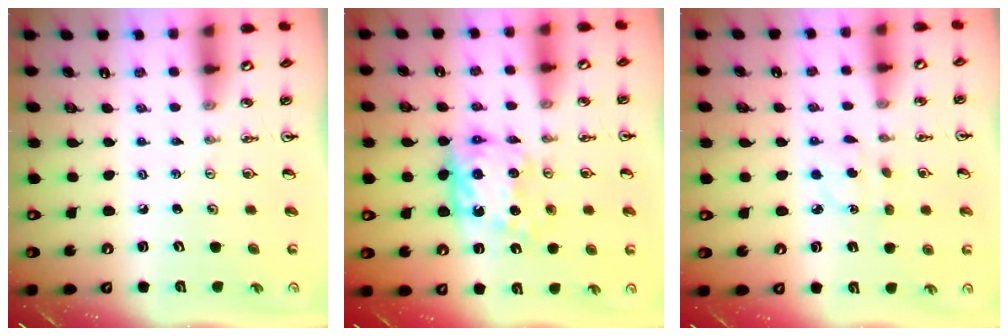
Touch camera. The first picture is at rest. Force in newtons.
{"total": 11.6, "press": 11.6, "slide": 0.5}
{"total": 4.0, "press": 3.9, "slide": 0.6}